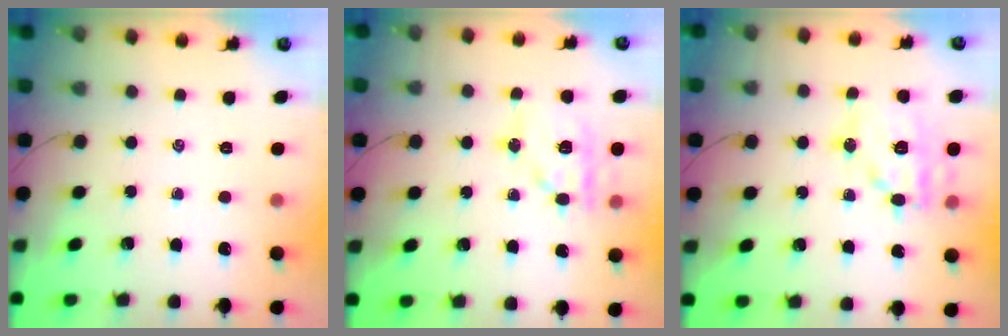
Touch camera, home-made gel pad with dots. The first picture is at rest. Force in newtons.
{"total": 12.2, "press": 12.1, "slide": 1.4}
{"total": 15.1, "press": 15.0, "slide": 1.3}